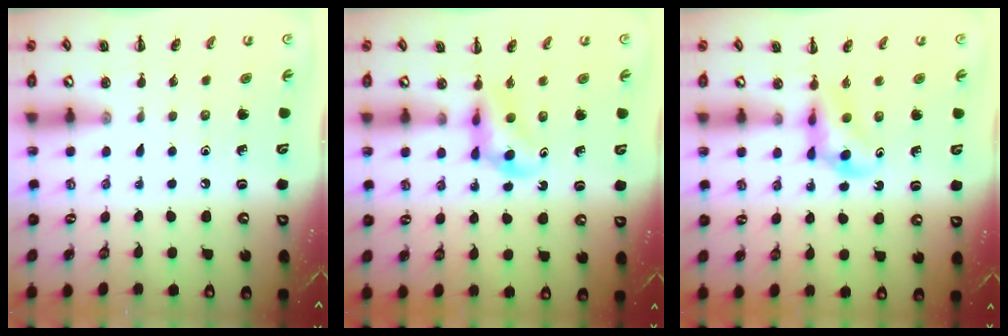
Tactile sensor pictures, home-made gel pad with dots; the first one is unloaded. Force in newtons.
{"total": 3.2, "press": 3.0, "slide": 1.0}
{"total": 3.2, "press": 3.0, "slide": 1.0}